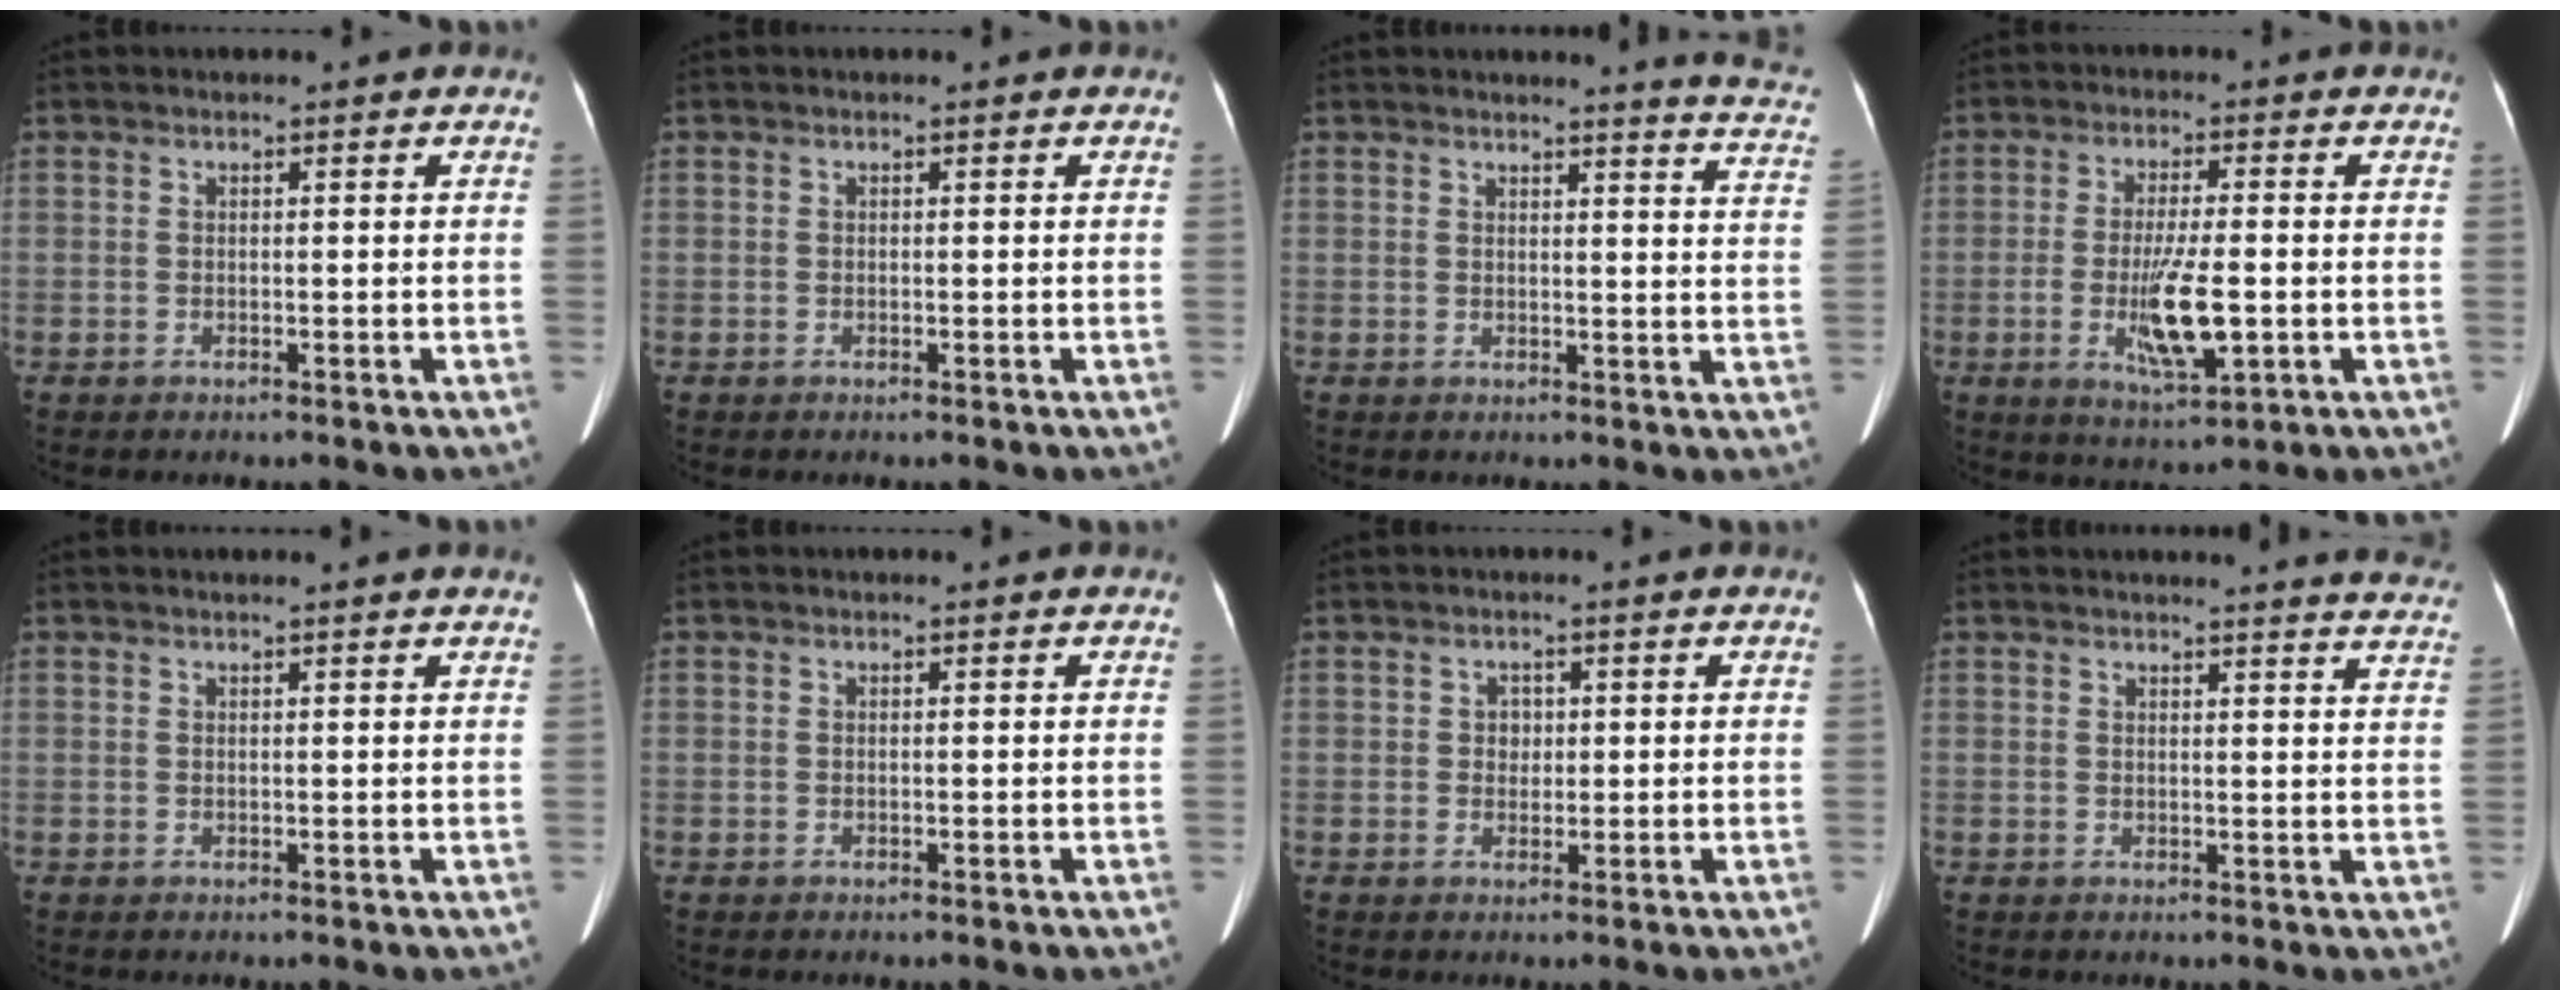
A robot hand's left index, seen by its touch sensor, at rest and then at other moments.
{"total": 0.0}
{"total": 9.2, "force": [8.9, -0.5, 2.4], "torque": [-0.013, -0.073, 0.065]}
{"total": 8.7, "force": [-1.9, 1.6, 8.3], "torque": [-0.158, -0.019, -0.031]}
{"total": 2.0, "force": [1.8, -0.5, 0.8], "torque": [-0.017, 0.006, 0.023]}
{"total": 0.0}
{"total": 1.6, "force": [0.3, 1.4, 0.8], "torque": [-0.013, 0.005, 0.005]}
{"total": 13.2, "force": [12.8, 0.3, 3.2], "torque": [-0.022, -0.066, 0.112]}